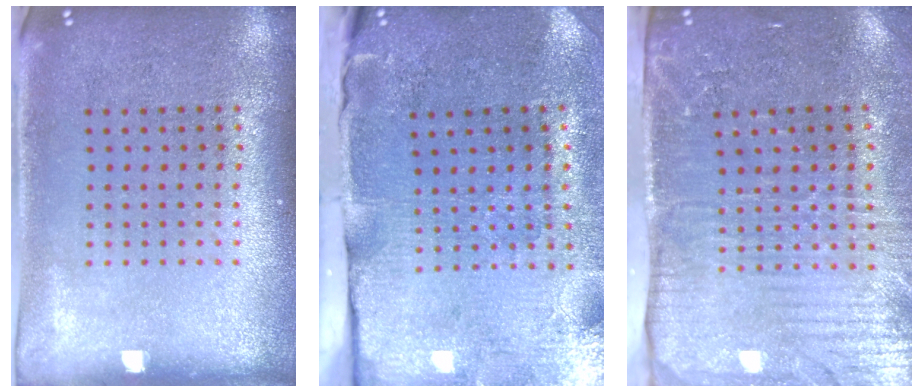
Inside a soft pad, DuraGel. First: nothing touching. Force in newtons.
{"total": 4.7, "press": 3.8, "slide": 2.9}
{"total": 4.4, "press": 3.7, "slide": 2.5}